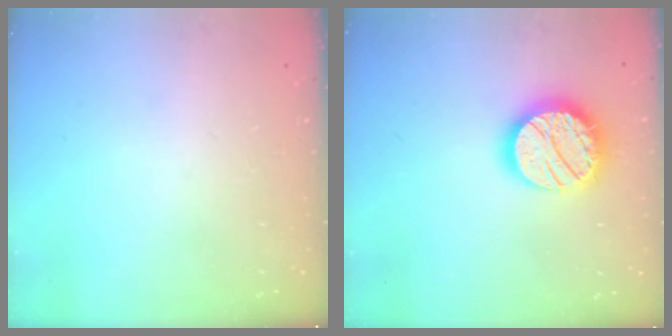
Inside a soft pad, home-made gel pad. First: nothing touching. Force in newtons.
{"total": 19.2, "press": 19.1, "slide": 1.2}